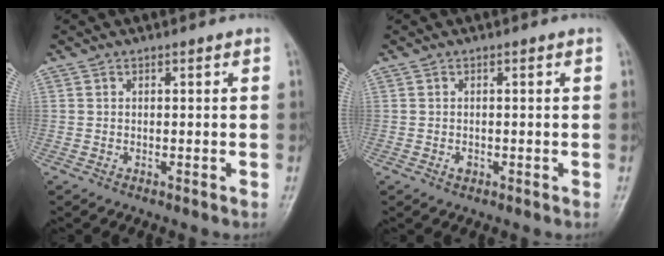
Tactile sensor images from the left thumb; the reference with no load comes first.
{"total": 1.0, "force": [-0.4, 0.7, 0.6], "torque": [-0.005, 0.000, -0.007]}